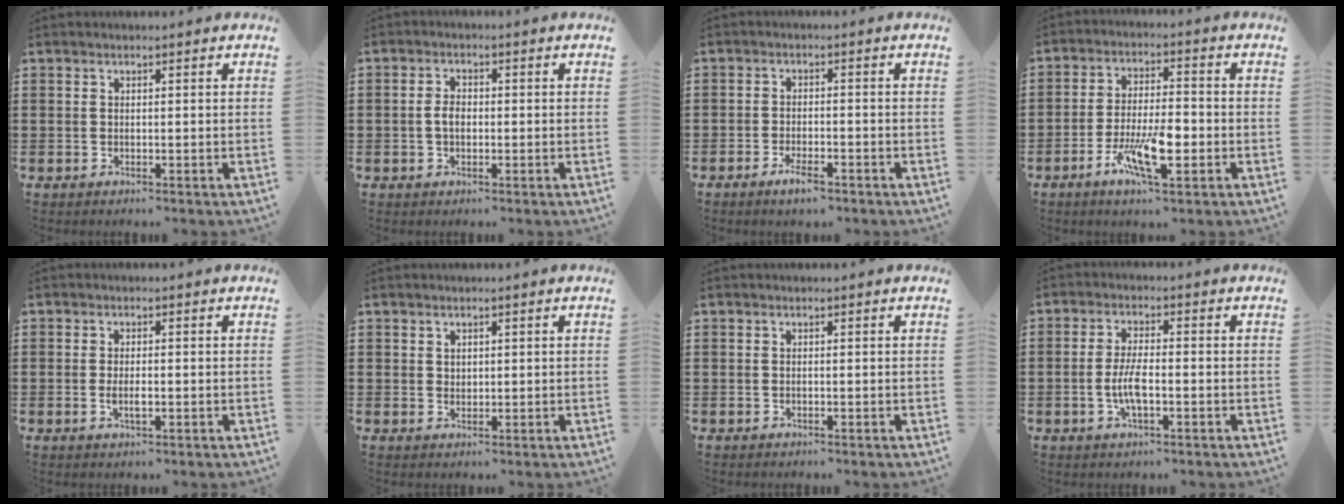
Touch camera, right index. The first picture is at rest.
{"total": 2.6, "force": [-0.3, 1.6, 2.1], "torque": [-0.048, 0.003, -0.010]}
{"total": 3.2, "force": [-2.1, 0.7, 2.2], "torque": [-0.044, -0.002, -0.039]}
{"total": 8.9, "force": [-3.7, 2.8, 7.6], "torque": [-0.153, -0.004, -0.068]}
{"total": 2.5, "force": [-0.5, 0.8, 2.3], "torque": [-0.042, 0.000, -0.010]}
{"total": 1.2, "force": [0.9, 0.8, 0.2], "torque": [-0.006, 0.004, 0.016]}
{"total": 0.0}
{"total": 4.9, "force": [-1.2, 1.5, 4.6], "torque": [-0.101, -0.002, -0.027]}